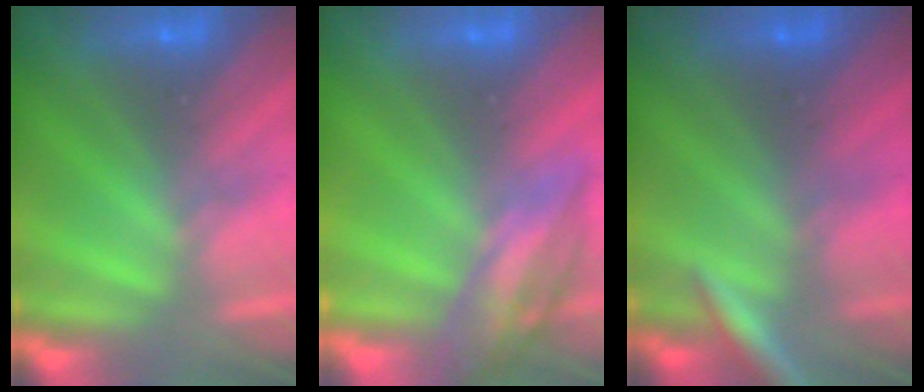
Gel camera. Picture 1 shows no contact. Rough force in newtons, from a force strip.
{"total": 2.4}
{"total": 2.7}